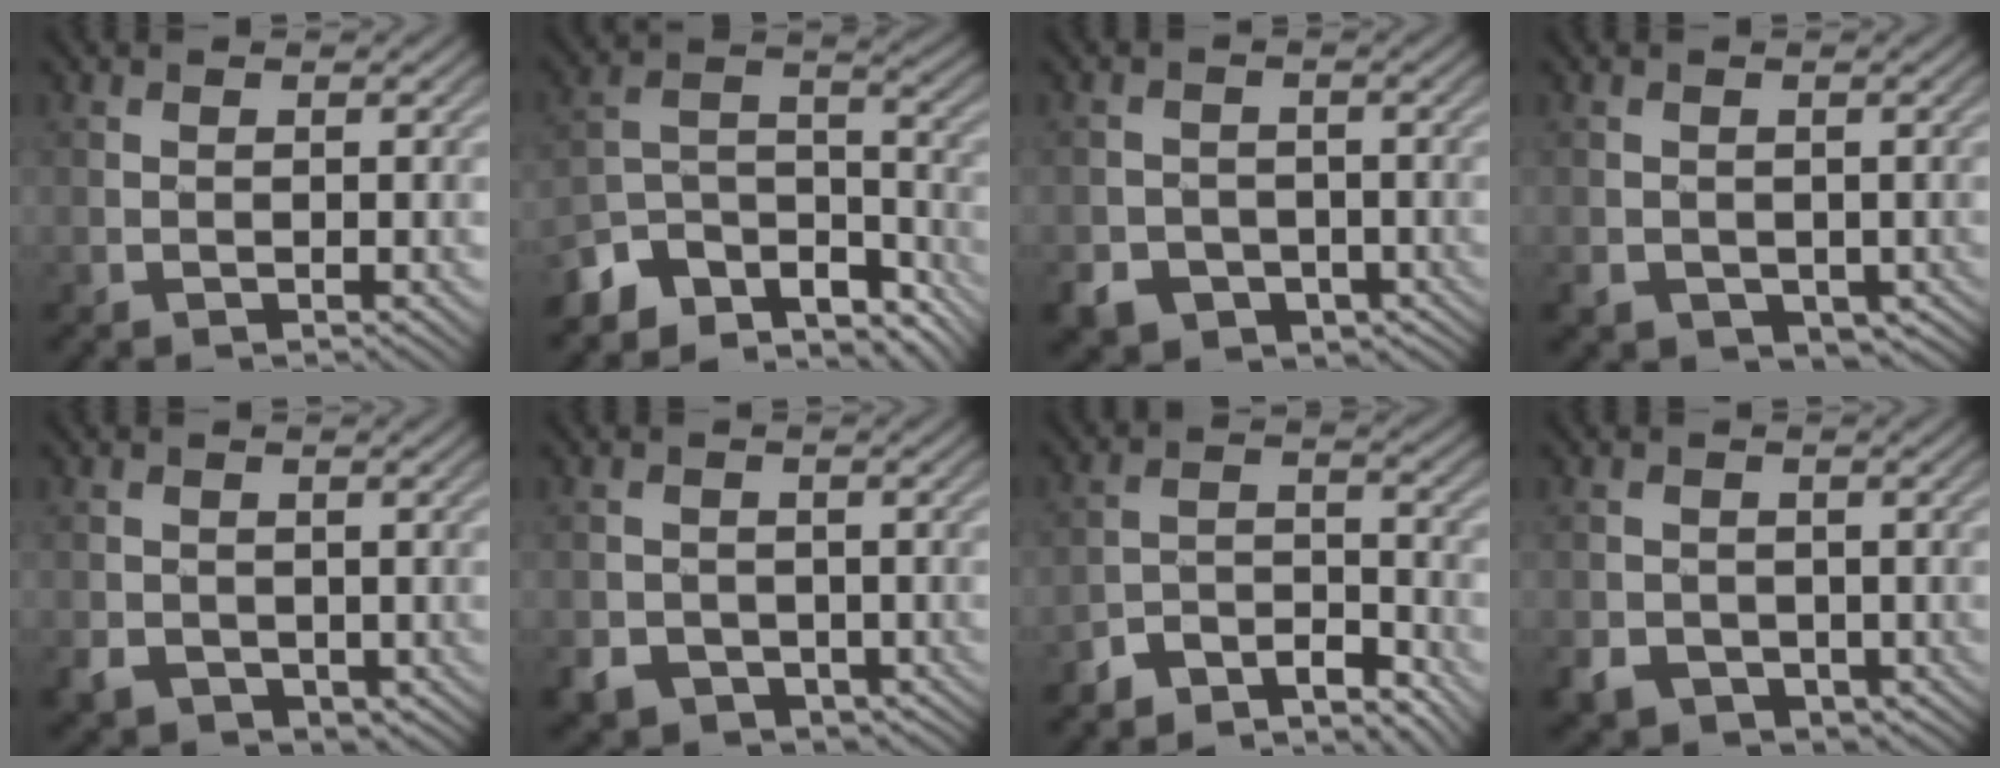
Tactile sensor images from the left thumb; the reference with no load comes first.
{"total": 10.0, "force": [-7.9, 4.6, 4.1], "torque": [-0.083, -0.001, -0.146]}
{"total": 7.4, "force": [-4.0, 5.9, 1.9], "torque": [-0.042, -0.026, -0.073]}
{"total": 3.5, "force": [-1.3, 2.9, 1.5], "torque": [-0.042, -0.018, -0.018]}
{"total": 3.1, "force": [-0.7, 2.7, 1.4], "torque": [-0.041, -0.012, -0.012]}
{"total": 4.9, "force": [-2.2, 4.1, 1.6], "torque": [-0.035, -0.011, -0.038]}
{"total": 5.6, "force": [-4.9, 1.9, 1.8], "torque": [-0.030, 0.004, -0.102]}
{"total": 4.2, "force": [-1.5, 3.6, 1.6], "torque": [-0.041, -0.009, -0.028]}